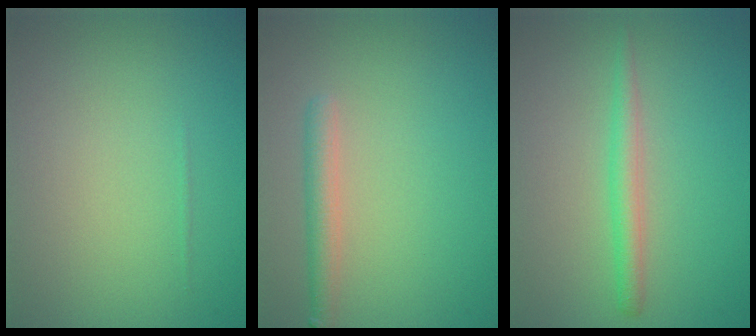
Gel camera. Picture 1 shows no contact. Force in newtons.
{"total": 2.2, "press": 2.2, "slide": 0.1}
{"total": 2.1, "press": 2.1, "slide": 0.1}